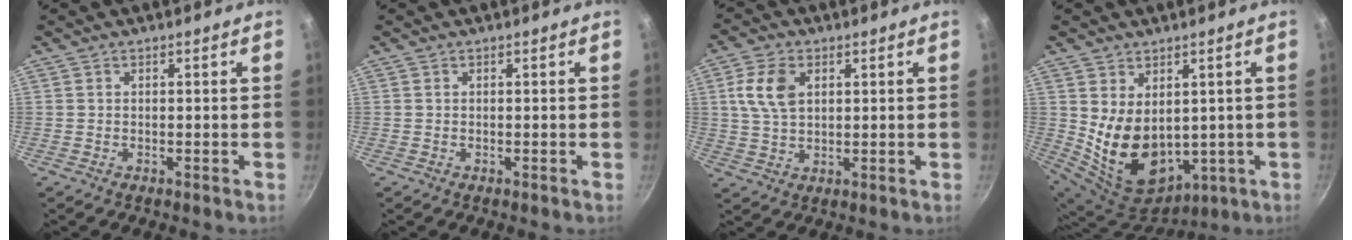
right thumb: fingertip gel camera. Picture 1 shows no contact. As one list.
[{"total": 0.0}, {"total": 7.8, "force": [2.3, 5.0, 5.6], "torque": [-0.102, 0.001, 0.043]}, {"total": 14.6, "force": [1.5, 10.5, 10.1], "torque": [-0.158, -0.035, 0.063]}]